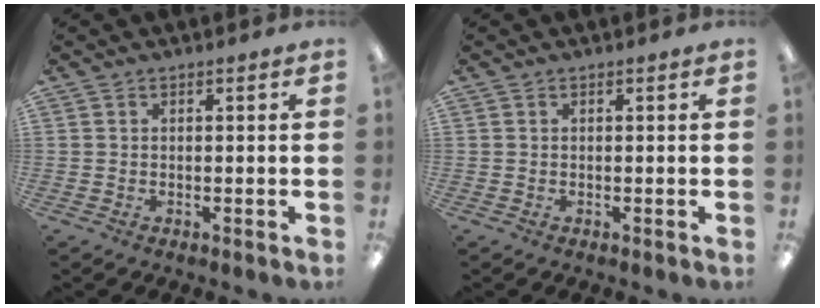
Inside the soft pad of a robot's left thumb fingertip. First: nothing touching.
{"total": 0.0}